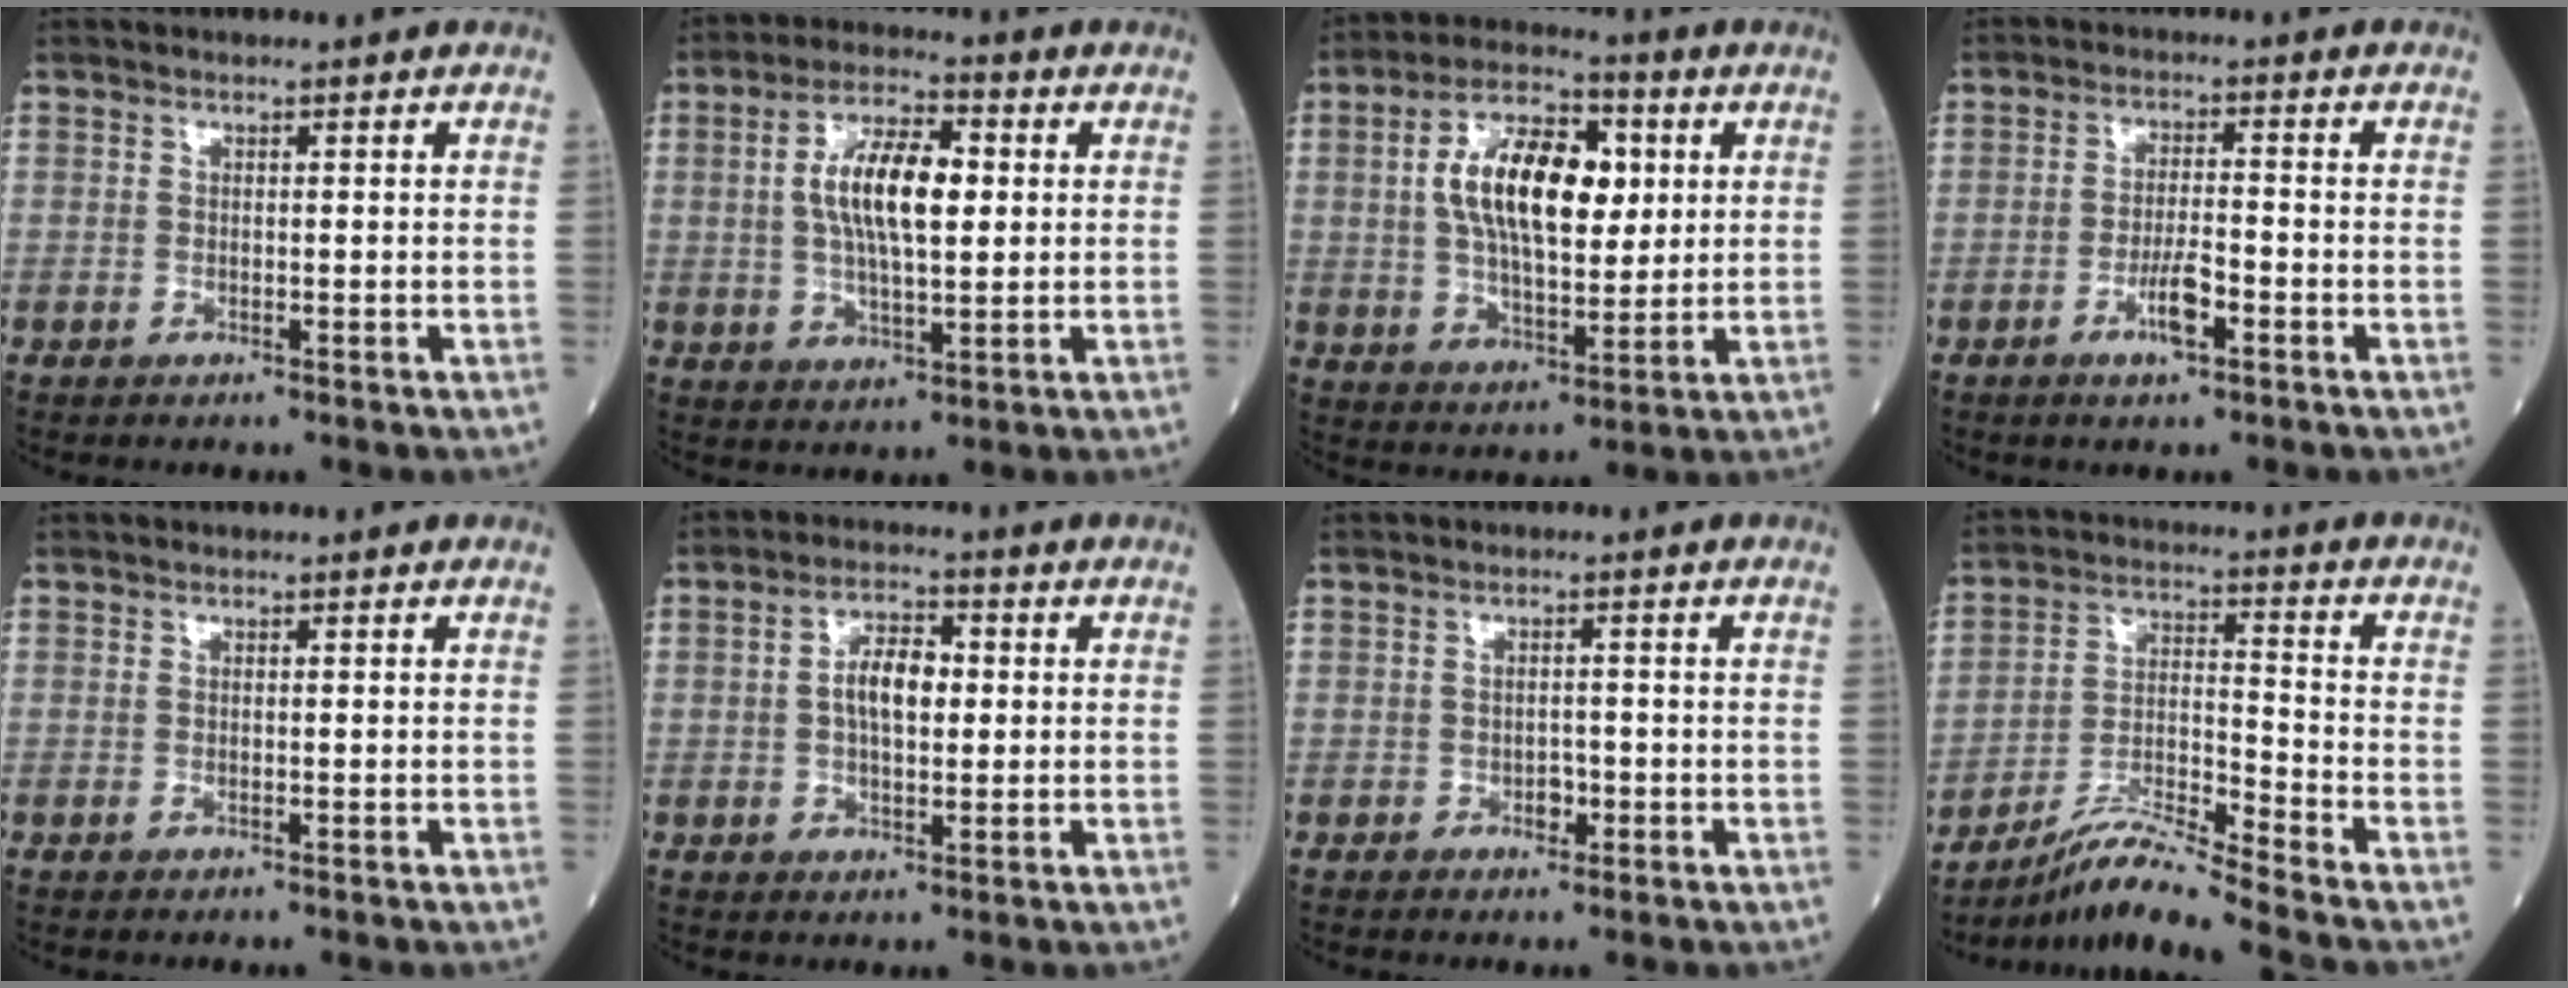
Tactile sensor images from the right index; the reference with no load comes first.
{"total": 10.4, "force": [1.5, 3.4, 9.7], "torque": [-0.185, 0.015, 0.025]}
{"total": 14.0, "force": [2.7, 6.1, 12.3], "torque": [-0.230, 0.021, 0.048]}
{"total": 4.5, "force": [-2.2, 0.7, 3.9], "torque": [-0.072, -0.001, -0.042]}
{"total": 0.0}
{"total": 6.0, "force": [0.5, 2.6, 5.3], "torque": [-0.101, 0.011, 0.006]}
{"total": 1.5, "force": [-0.7, 1.0, 1.0], "torque": [-0.011, 0.003, -0.010]}
{"total": 9.6, "force": [-8.6, -2.1, 3.7], "torque": [-0.077, -0.013, -0.157]}